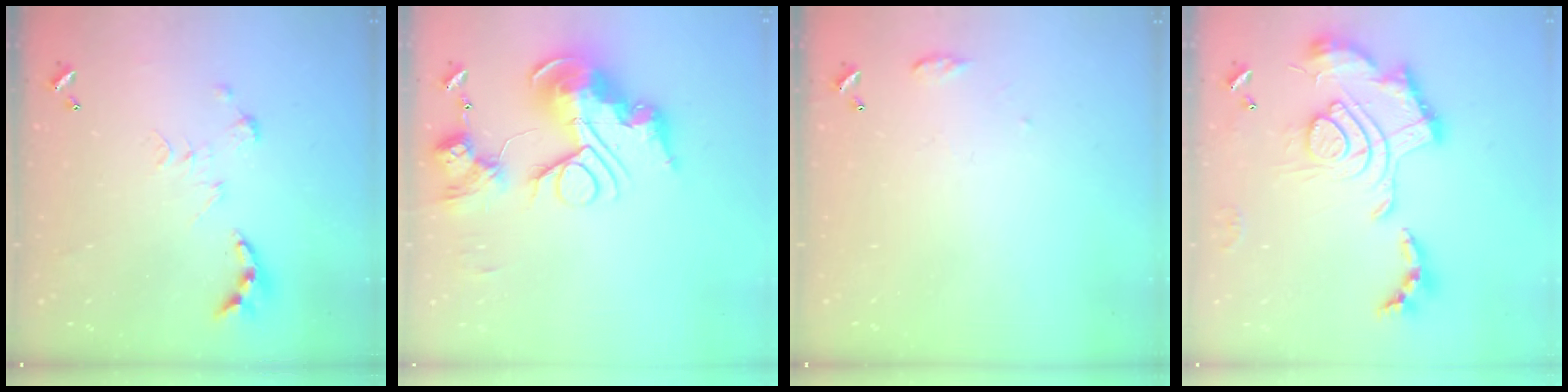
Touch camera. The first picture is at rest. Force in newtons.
{"total": 0.7, "press": 0.7, "slide": 0.0}
{"total": 5.9, "press": 5.8, "slide": 0.7}
{"total": 2.5, "press": 1.9, "slide": 1.7}